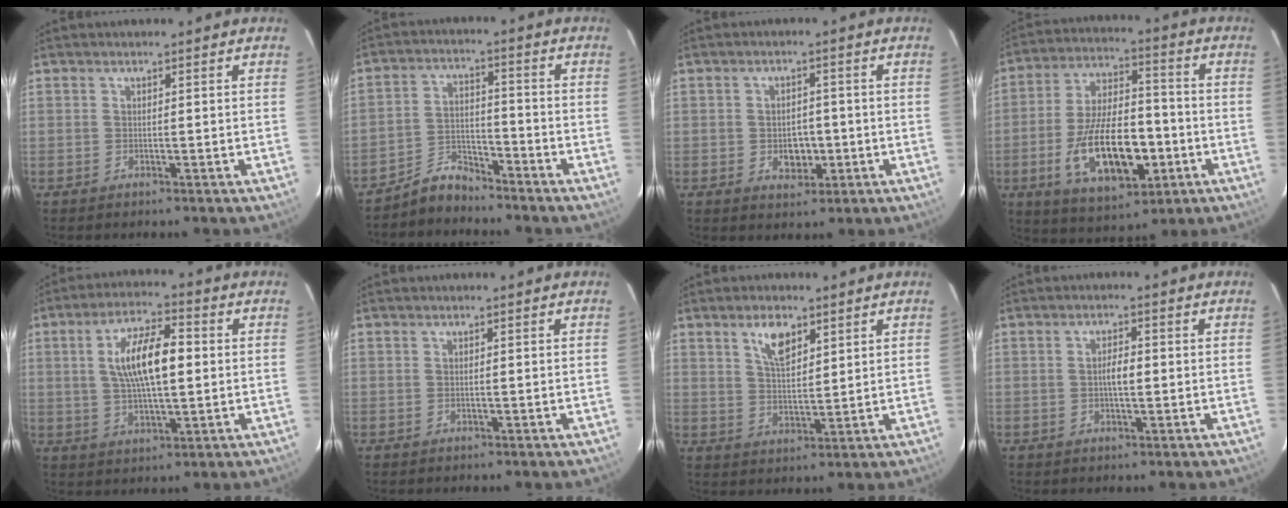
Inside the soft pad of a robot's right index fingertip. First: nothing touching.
{"total": 5.8, "force": [-5.5, 1.7, 0.7], "torque": [-0.018, 0.027, -0.103]}
{"total": 4.6, "force": [-1.1, 3.5, 2.7], "torque": [-0.047, 0.001, -0.008]}
{"total": 17.8, "force": [-5.3, 8.3, 14.8], "torque": [-0.291, -0.001, -0.076]}
{"total": 11.4, "force": [1.5, 4.0, 10.6], "torque": [-0.193, 0.012, 0.028]}
{"total": 0.0}
{"total": 6.1, "force": [3.5, 2.7, 4.3], "torque": [-0.074, 0.005, 0.066]}
{"total": 2.8, "force": [-0.1, 1.0, 2.6], "torque": [-0.046, 0.005, -0.002]}